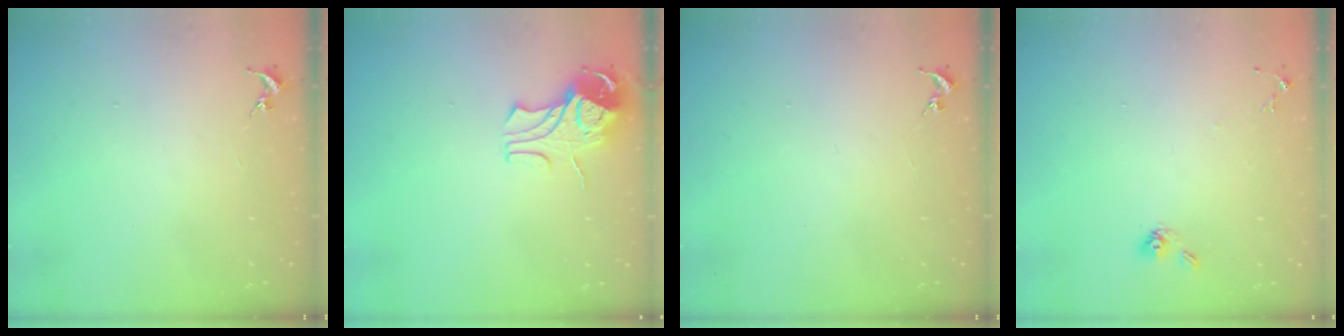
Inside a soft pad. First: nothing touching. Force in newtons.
{"total": 8.9, "press": 8.9, "slide": 0.9}
{"total": 0.0}
{"total": 6.5, "press": 6.4, "slide": 1.5}